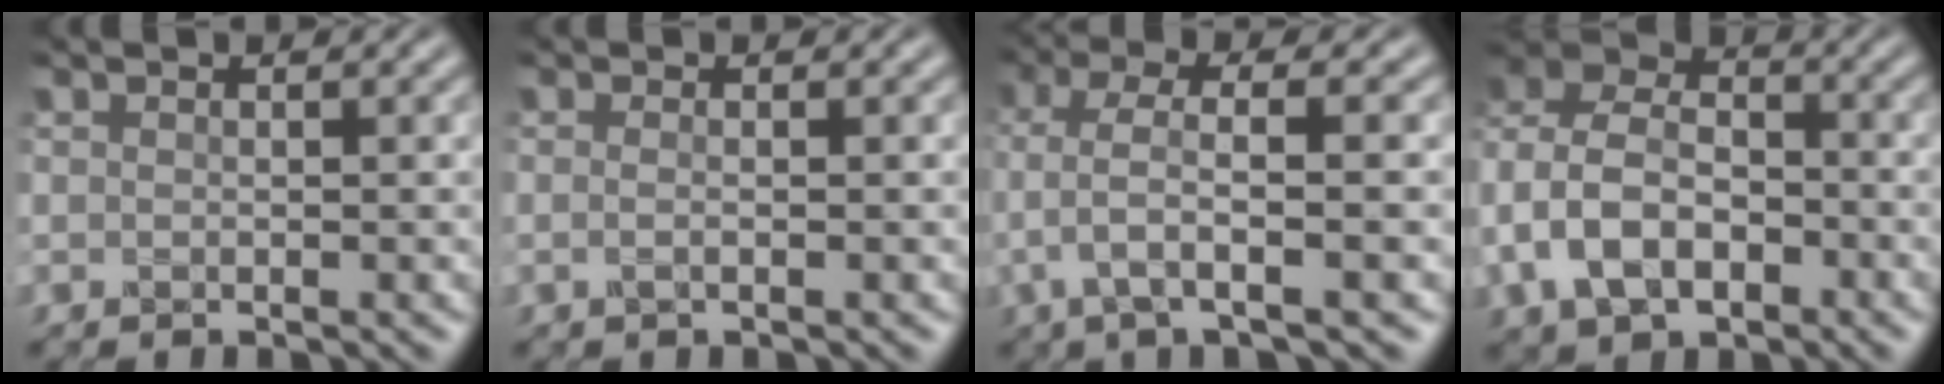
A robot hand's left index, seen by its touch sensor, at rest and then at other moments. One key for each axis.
{"total": 0.9, "fx": -0.1, "fy": 0.4, "fz": 0.8, "tx": -0.009, "ty": -0.001, "tz": -0.010}
{"total": 4.1, "fx": -0.6, "fy": 0.8, "fz": 3.9, "tx": -0.087, "ty": 0.013, "tz": -0.012}
{"total": 8.1, "fx": -1.8, "fy": 6.0, "fz": 5.1, "tx": -0.121, "ty": 0.006, "tz": -0.046}